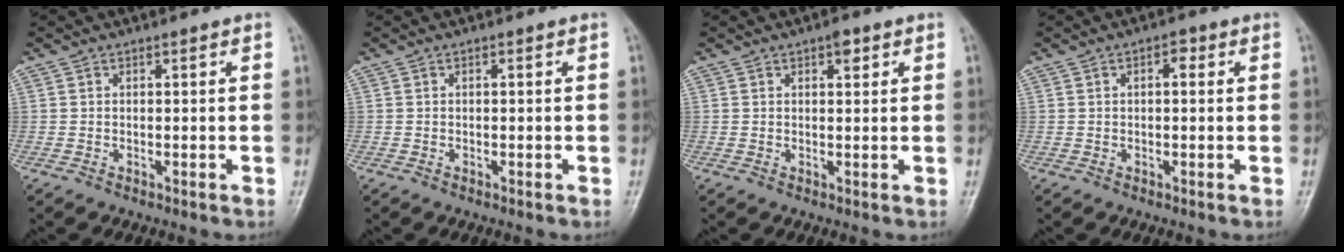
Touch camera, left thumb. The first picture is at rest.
{"total": 0.0}
{"total": 2.3, "force": [1.2, 1.0, 1.6], "torque": [-0.017, -0.002, 0.015]}
{"total": 2.0, "force": [0.5, 1.0, 1.6], "torque": [-0.017, 0.005, 0.002]}